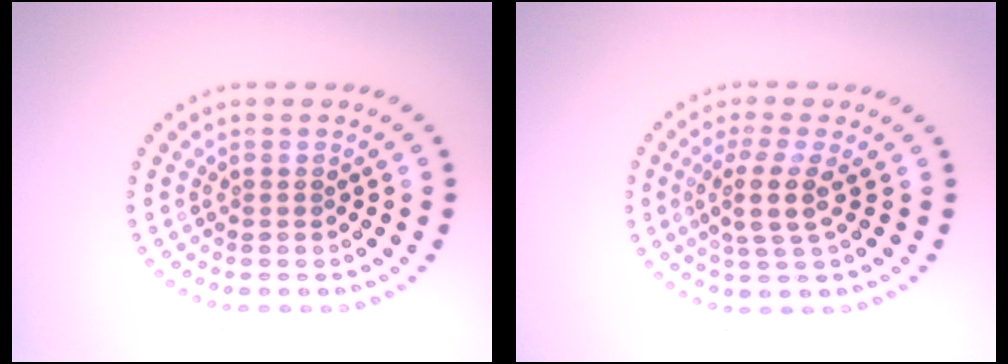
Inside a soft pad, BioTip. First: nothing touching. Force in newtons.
{"total": 3.0, "press": 2.2, "slide": 2.0}